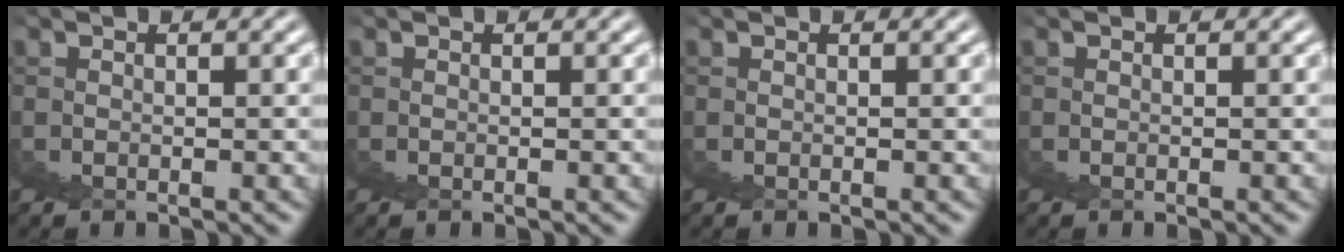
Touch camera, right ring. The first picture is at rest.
{"total": 0.0}
{"total": 0.0}
{"total": 0.0}